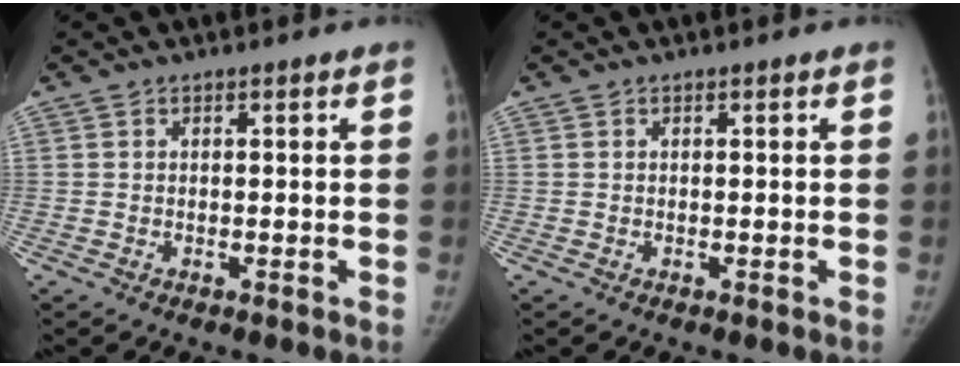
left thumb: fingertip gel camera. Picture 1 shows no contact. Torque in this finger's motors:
{"motor_torque": [0.16, 0.02, 0.05, -0.21, 0.08]}